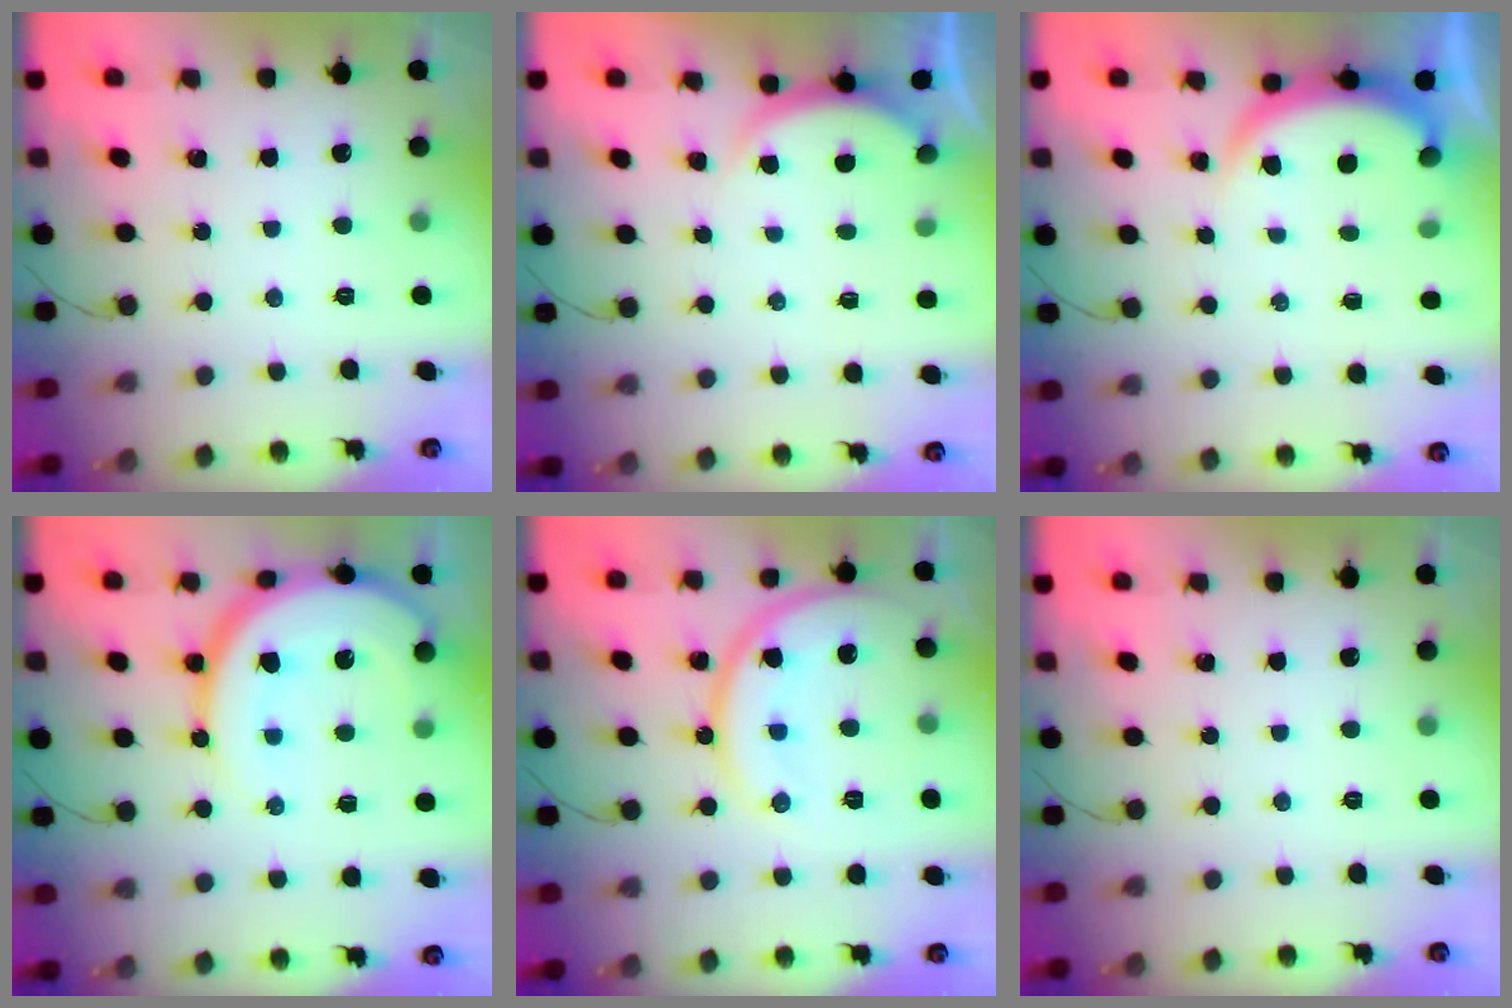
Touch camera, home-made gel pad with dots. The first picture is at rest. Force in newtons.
{"total": 1.6, "press": 1.5, "slide": 0.6}
{"total": 4.6, "press": 4.6, "slide": 0.4}
{"total": 15.3, "press": 15.2, "slide": 1.2}
{"total": 14.0, "press": 14.0, "slide": 0.7}
{"total": 0.0}